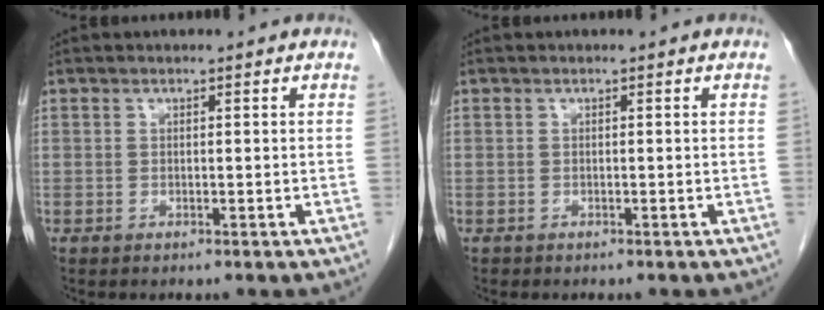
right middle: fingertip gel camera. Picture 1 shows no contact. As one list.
[{"total": 0.0}]